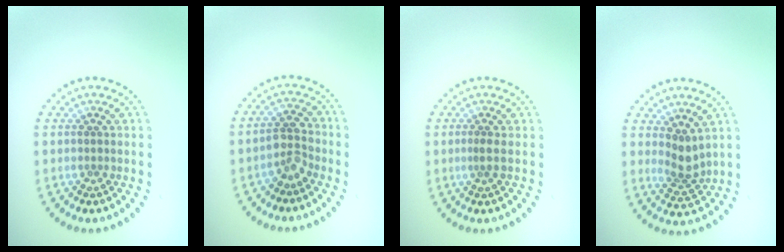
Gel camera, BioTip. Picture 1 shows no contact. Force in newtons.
{"total": 2.3, "press": 2.0, "slide": 1.2}
{"total": 0.8, "press": 0.4, "slide": 0.6}
{"total": 2.4, "press": 1.9, "slide": 1.6}